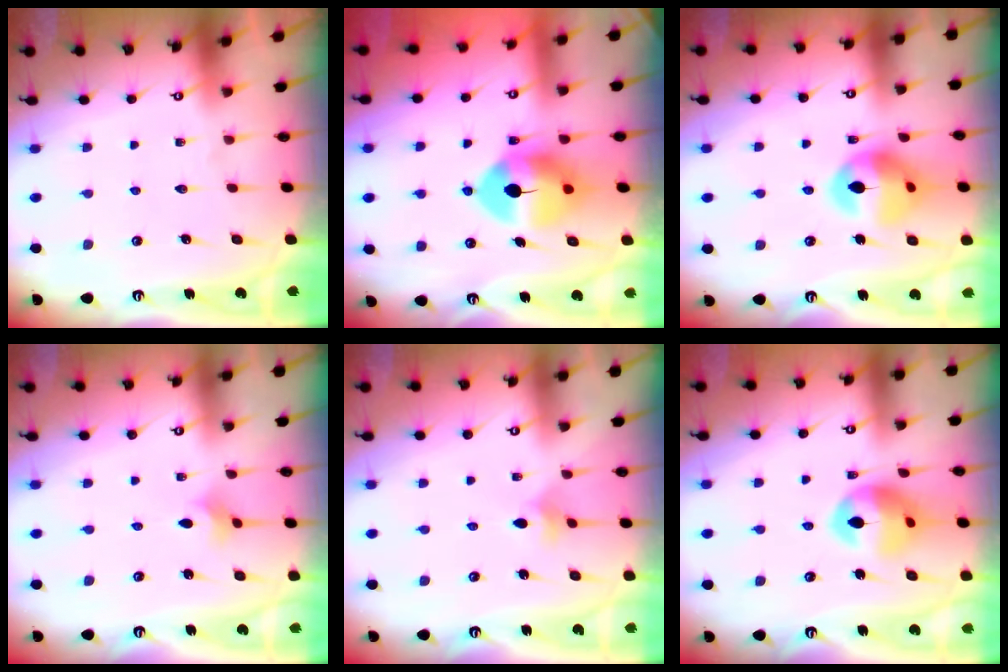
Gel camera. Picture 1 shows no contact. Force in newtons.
{"total": 11.2, "press": 11.1, "slide": 1.9}
{"total": 14.7, "press": 14.5, "slide": 2.1}
{"total": 2.6, "press": 2.5, "slide": 0.5}
{"total": 4.6, "press": 4.5, "slide": 1.0}
{"total": 13.4, "press": 13.3, "slide": 1.9}